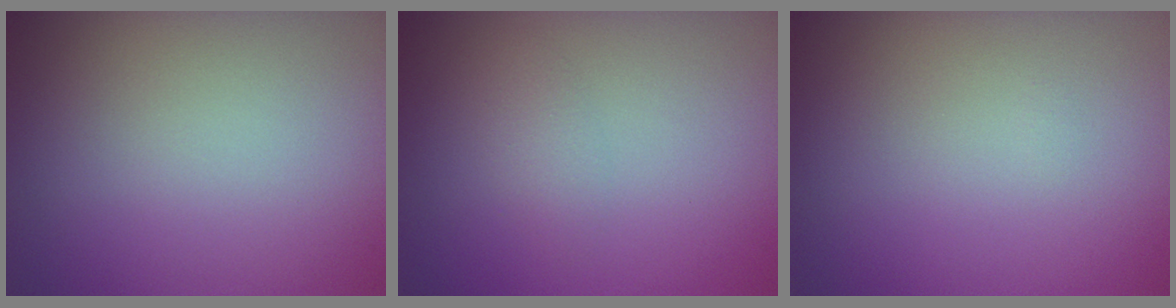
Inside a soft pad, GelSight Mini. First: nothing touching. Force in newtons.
{"total": 1.1, "press": 1.1, "slide": 0.1}
{"total": 0.0}